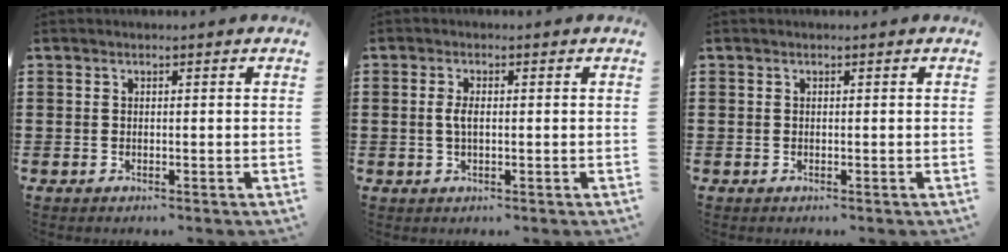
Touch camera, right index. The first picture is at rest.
{"total": 2.3, "force": [0.0, 0.8, 2.2], "torque": [-0.050, -0.002, -0.004]}
{"total": 0.0}